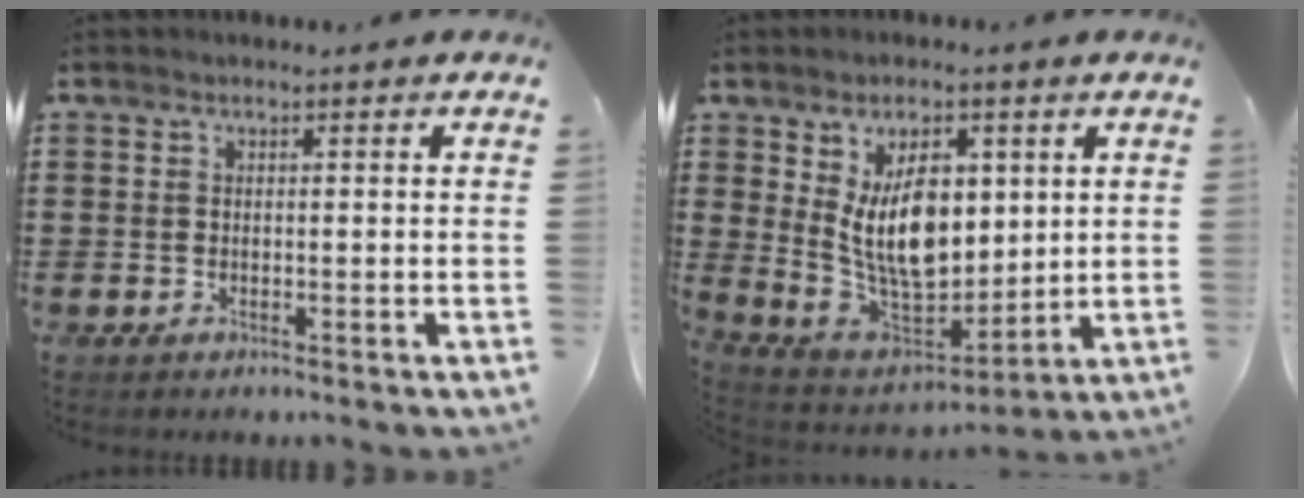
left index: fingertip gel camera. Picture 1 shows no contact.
{"total": 11.7, "force": [3.3, 7.0, 8.8], "torque": [-0.173, -0.003, 0.059]}